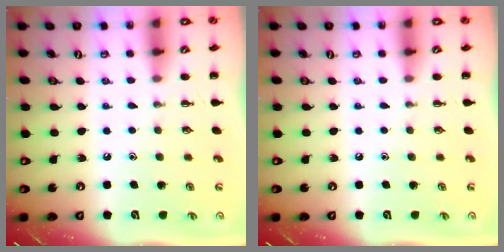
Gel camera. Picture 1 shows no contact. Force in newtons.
{"total": 0.0}